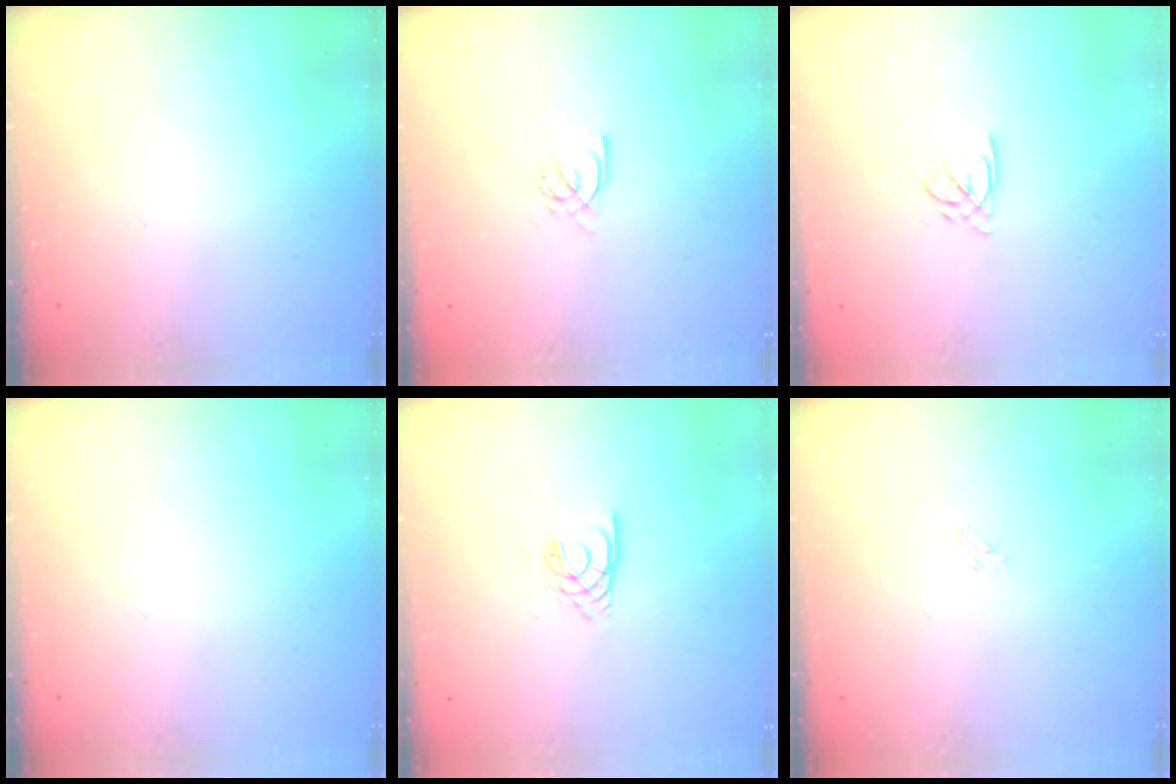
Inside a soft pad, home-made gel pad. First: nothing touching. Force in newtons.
{"total": 3.5, "press": 3.5, "slide": 0.2}
{"total": 2.5, "press": 2.5, "slide": 0.3}
{"total": 0.0}
{"total": 3.7, "press": 3.7, "slide": 0.3}
{"total": 4.6, "press": 4.6, "slide": 0.4}